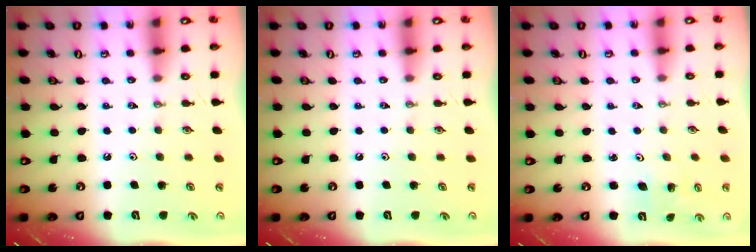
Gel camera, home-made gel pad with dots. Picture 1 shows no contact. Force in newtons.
{"total": 0.0}
{"total": 1.5, "press": 1.5, "slide": 0.1}